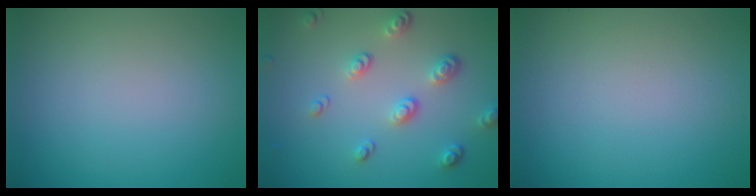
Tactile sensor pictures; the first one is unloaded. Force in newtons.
{"total": 3.3, "press": 2.6, "slide": 2.0}
{"total": 0.0}